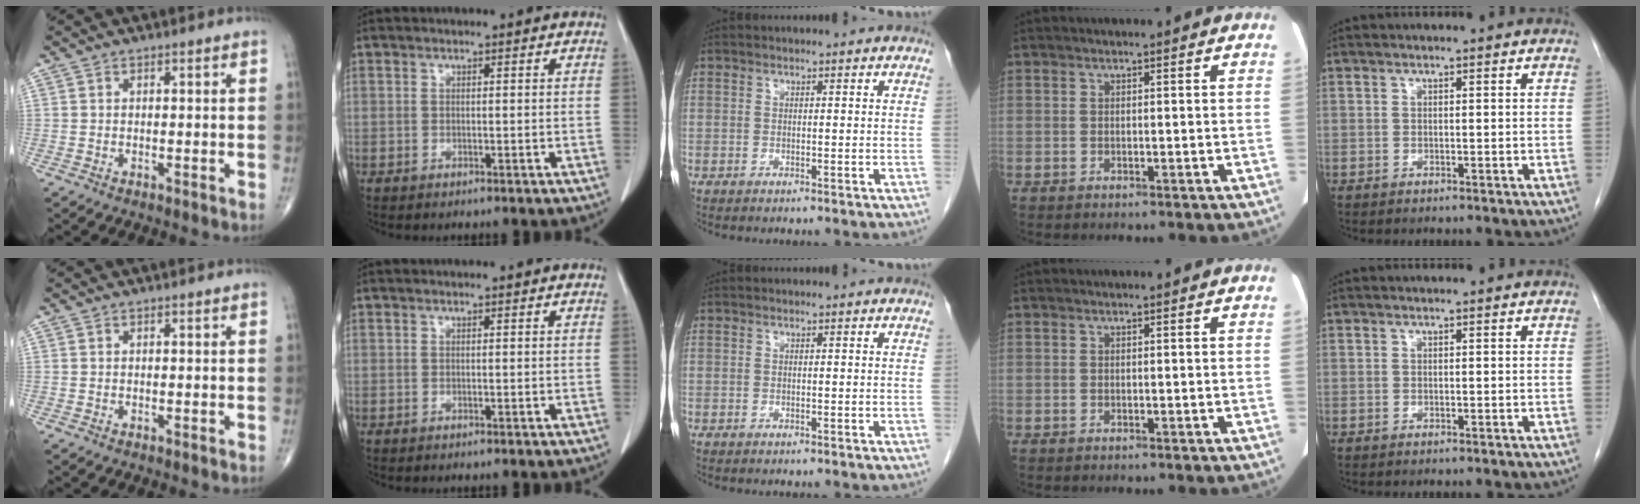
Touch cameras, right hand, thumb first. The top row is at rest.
{}